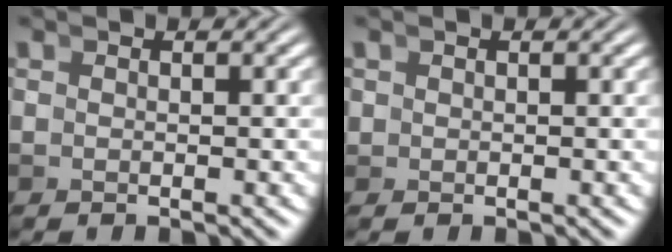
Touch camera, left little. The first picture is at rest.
{"total": 0.8, "force": [0.1, 0.8, 0.1], "torque": [-0.001, -0.003, 0.003]}